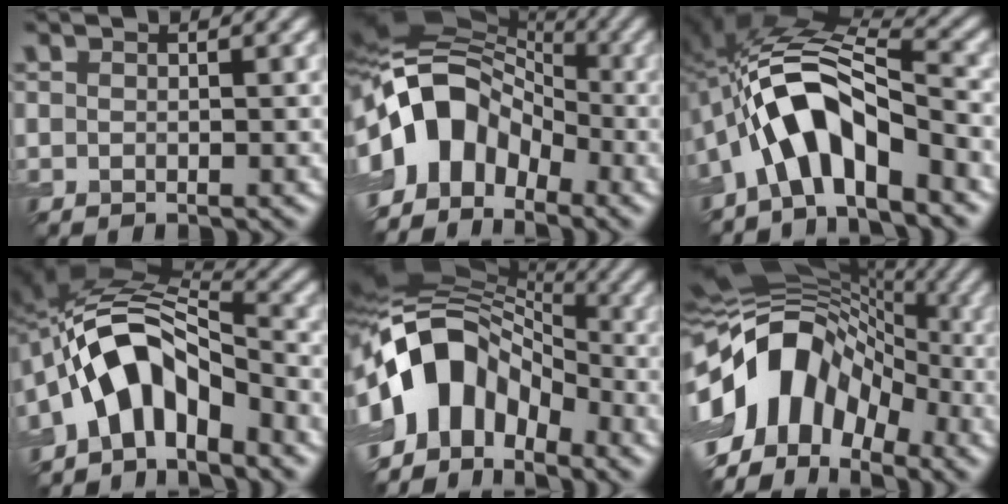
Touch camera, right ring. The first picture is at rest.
{"total": 10.3, "force": [-2.8, 7.2, 6.9], "torque": [-0.109, 0.024, -0.072]}
{"total": 8.6, "force": [-4.0, 3.3, 6.9], "torque": [-0.118, 0.024, -0.080]}
{"total": 8.1, "force": [-4.0, 4.7, 5.3], "torque": [-0.073, 0.017, -0.079]}
{"total": 11.5, "force": [-3.5, 7.8, 7.7], "torque": [-0.119, 0.025, -0.080]}
{"total": 13.4, "force": [-3.4, 9.4, 8.9], "torque": [-0.142, 0.018, -0.080]}